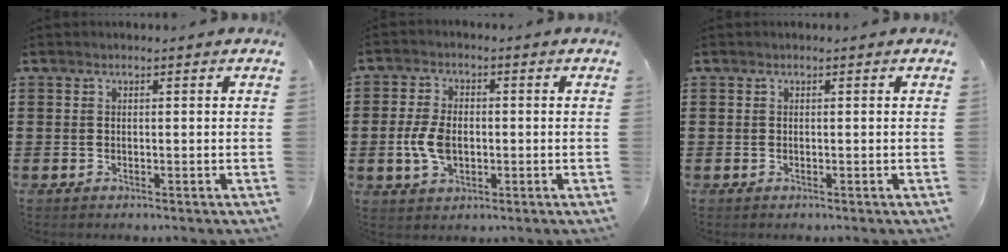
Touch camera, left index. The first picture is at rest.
{"total": 6.0, "force": [-0.6, 3.6, 4.8], "torque": [-0.122, -0.003, -0.020]}
{"total": 0.0}